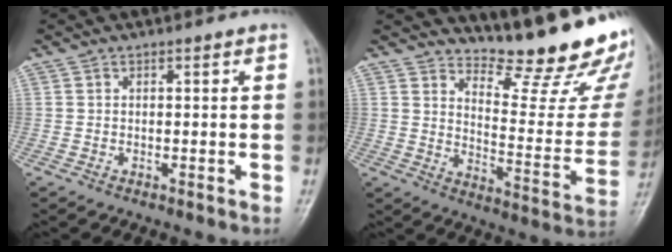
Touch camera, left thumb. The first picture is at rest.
{"total": 19.8, "force": [16.5, 4.9, 9.7], "torque": [-0.092, -0.147, 0.219]}